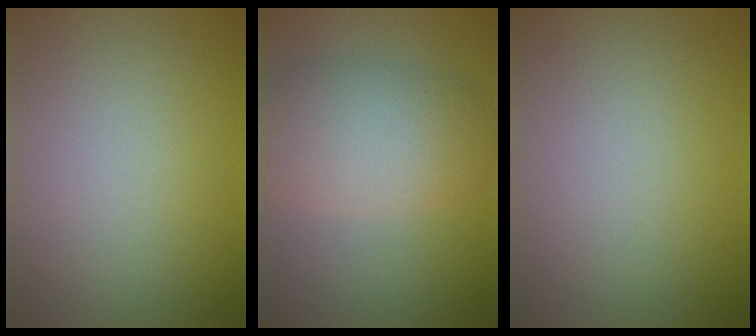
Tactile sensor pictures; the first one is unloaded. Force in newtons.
{"total": 7.0, "press": 7.0, "slide": 0.2}
{"total": 0.0}